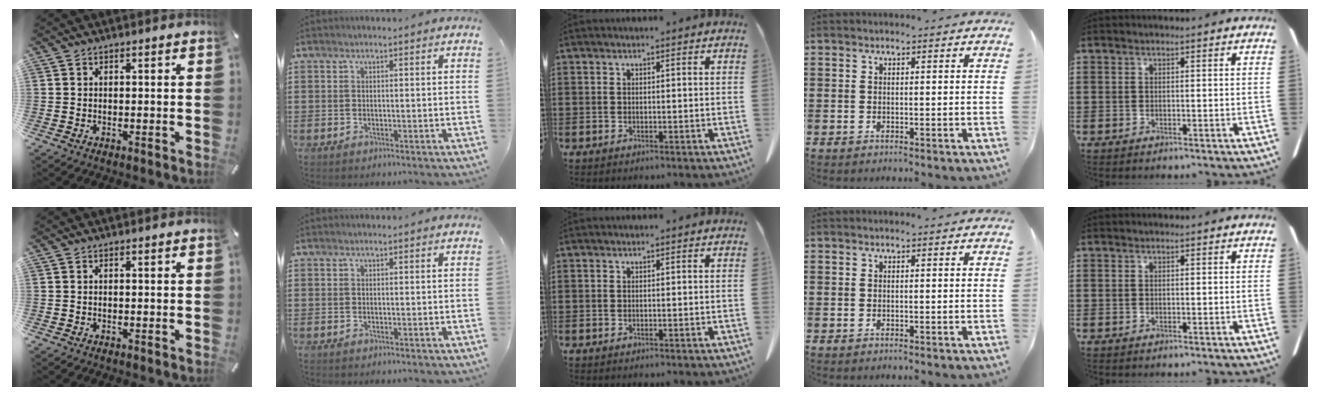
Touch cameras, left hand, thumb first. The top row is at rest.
{}